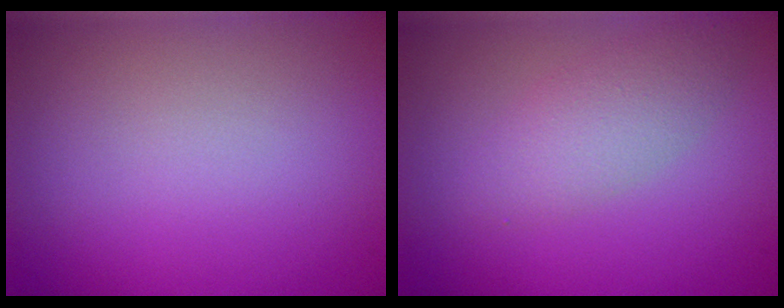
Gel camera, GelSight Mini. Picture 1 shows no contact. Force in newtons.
{"total": 2.8, "press": 2.8, "slide": 0.0}